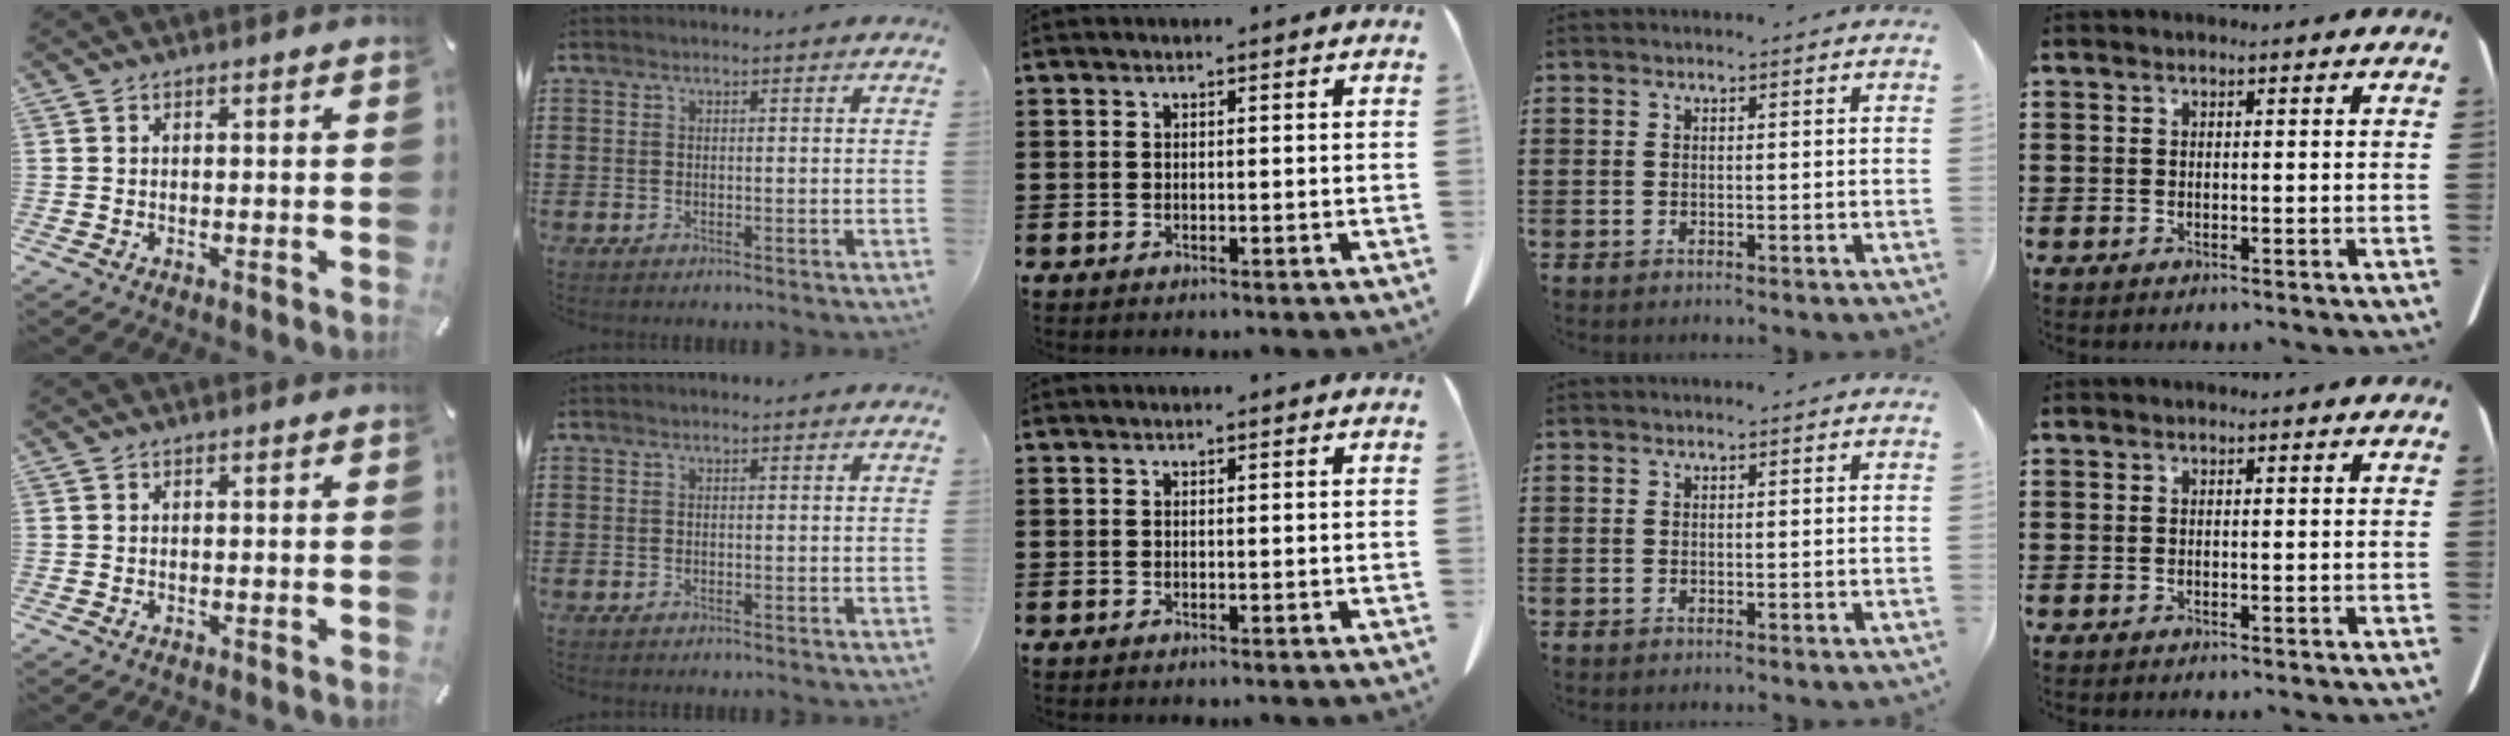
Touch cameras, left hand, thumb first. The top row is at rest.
{}